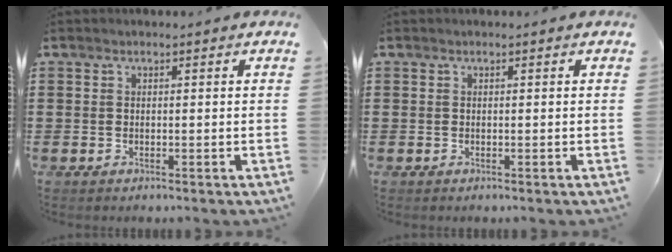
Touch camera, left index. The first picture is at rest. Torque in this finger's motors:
{"motor_torque": [0.00, 0.00, -0.02, 0.01]}